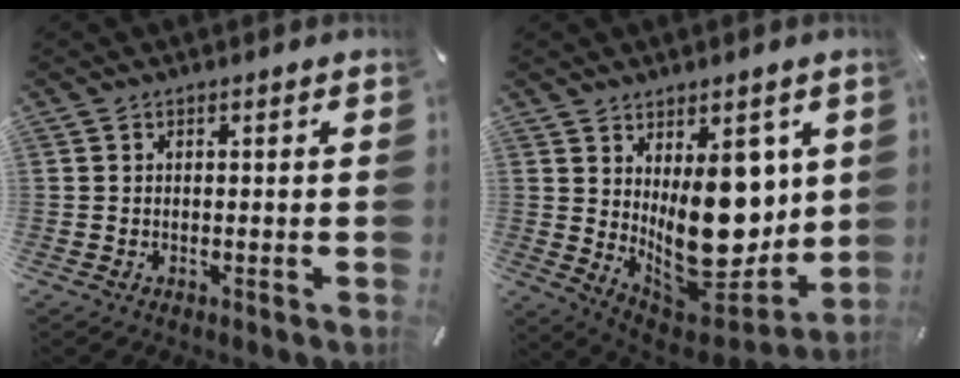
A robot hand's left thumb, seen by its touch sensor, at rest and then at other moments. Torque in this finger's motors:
{"motor_torque": [1.18, 2.52, 1.99, -0.77, 0.61]}